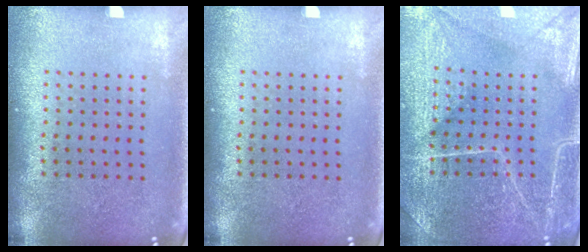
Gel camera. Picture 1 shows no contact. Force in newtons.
{"total": 0.0}
{"total": 4.5, "press": 4.2, "slide": 1.5}